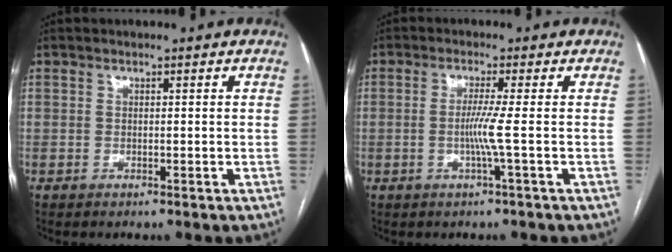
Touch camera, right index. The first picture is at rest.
{"total": 3.6, "force": [-0.7, -1.5, 3.2], "torque": [-0.066, -0.007, -0.014]}